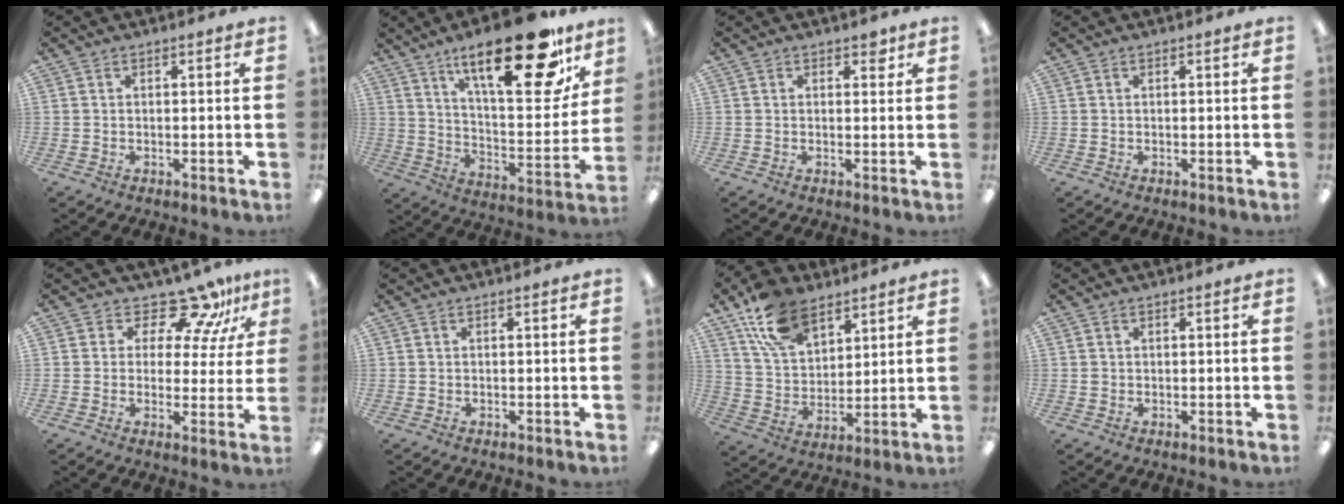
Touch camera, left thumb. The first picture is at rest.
{"total": 25.0, "force": [16.4, 8.0, 17.1], "torque": [-0.243, -0.107, 0.260]}
{"total": 2.1, "force": [1.4, 1.2, 1.0], "torque": [0.002, -0.007, 0.019]}
{"total": 0.0}
{"total": 11.8, "force": [9.7, 4.7, 4.6], "torque": [-0.078, -0.071, 0.176]}
{"total": 0.0}
{"total": 14.5, "force": [9.4, 8.3, 7.2], "torque": [-0.143, -0.030, 0.180]}
{"total": 0.8, "force": [0.1, 0.8, 0.2], "torque": [-0.005, 0.005, 0.001]}